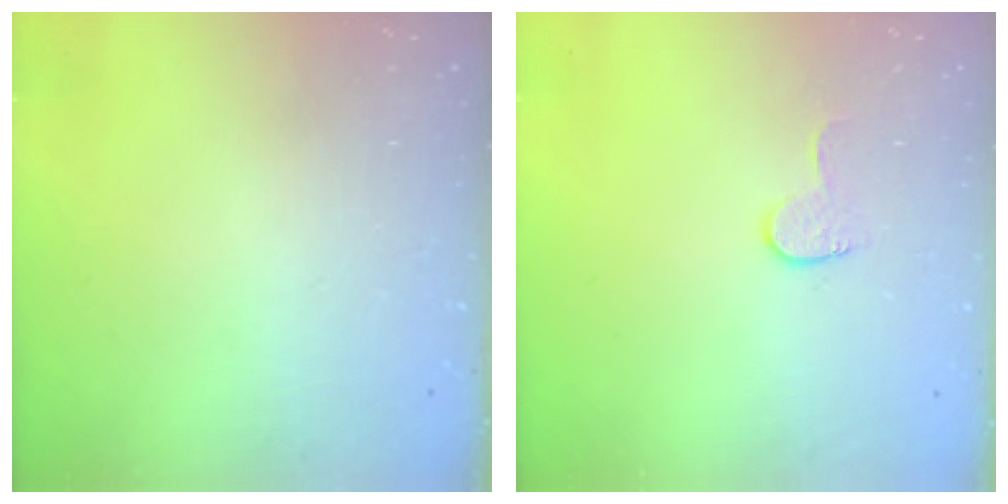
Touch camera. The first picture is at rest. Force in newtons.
{"total": 5.6, "press": 5.6, "slide": 0.5}